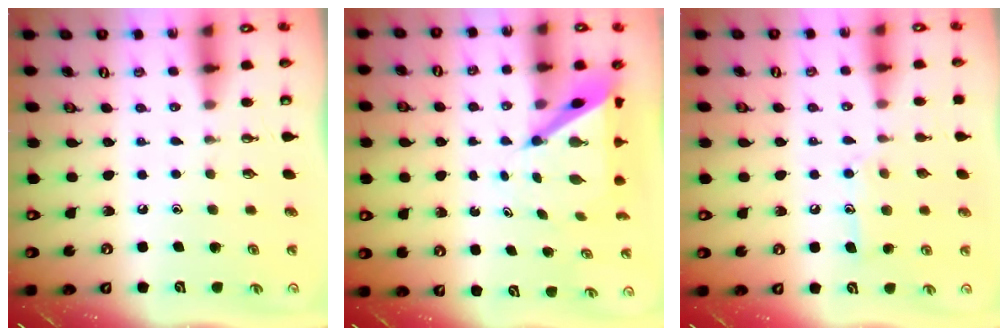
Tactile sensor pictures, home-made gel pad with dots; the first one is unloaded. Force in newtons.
{"total": 6.1, "press": 6.1, "slide": 0.5}
{"total": 10.2, "press": 10.2, "slide": 0.7}